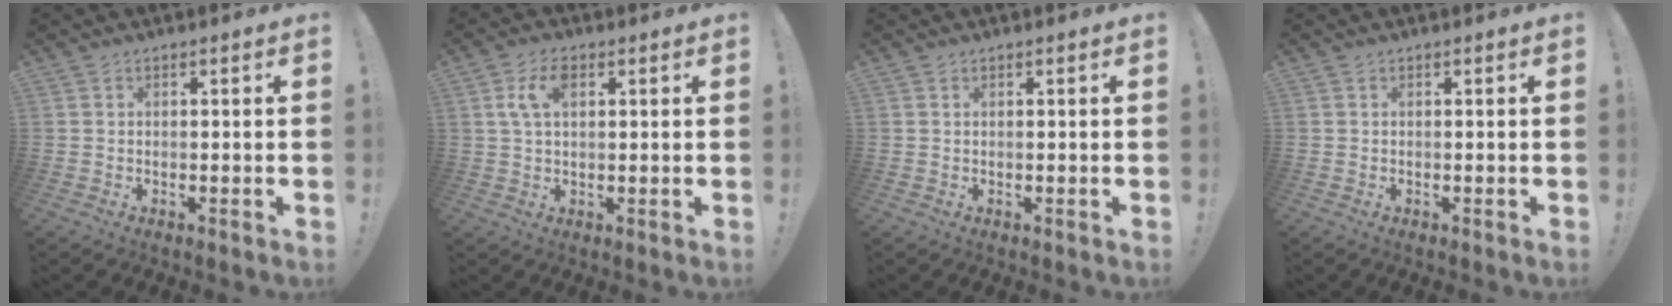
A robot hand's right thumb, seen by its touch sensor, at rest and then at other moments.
{"total": 6.6, "force": [2.1, 3.4, 5.2], "torque": [-0.092, 0.000, 0.036]}
{"total": 0.0}
{"total": 0.0}